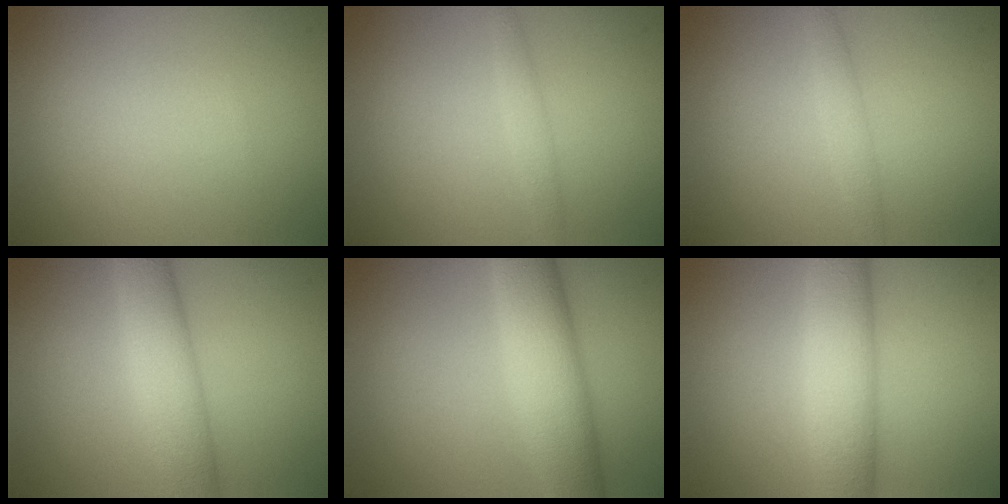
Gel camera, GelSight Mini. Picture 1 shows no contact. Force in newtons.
{"total": 1.3, "press": 1.3, "slide": 0.1}
{"total": 1.6, "press": 1.6, "slide": 0.0}
{"total": 4.8, "press": 4.8, "slide": 0.2}
{"total": 7.3, "press": 7.3, "slide": 0.1}
{"total": 6.7, "press": 6.6, "slide": 0.3}